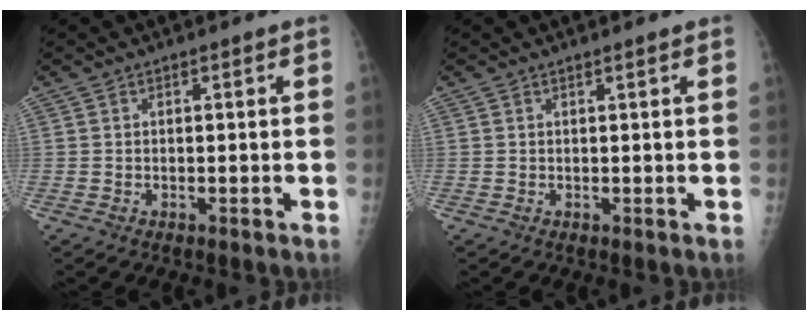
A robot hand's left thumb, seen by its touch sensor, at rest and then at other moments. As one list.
[{"total": 0.7, "force": [0.6, -0.1, 0.4], "torque": [-0.007, 0.001, 0.011]}]